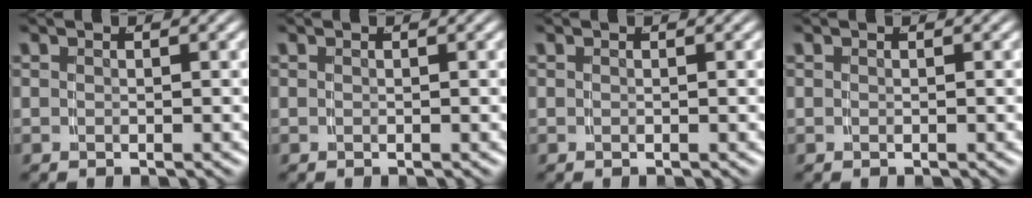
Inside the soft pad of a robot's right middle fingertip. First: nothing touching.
{"total": 0.0}
{"total": 0.0}
{"total": 0.0}